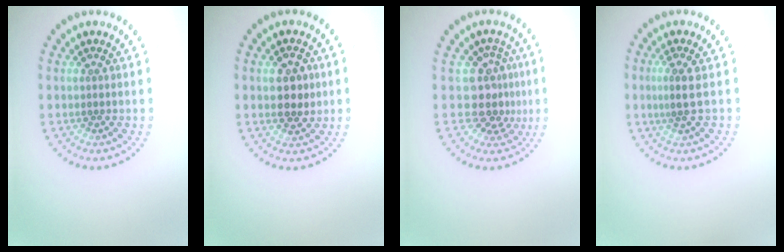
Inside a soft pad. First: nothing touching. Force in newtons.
{"total": 2.9, "press": 2.8, "slide": 0.4}
{"total": 3.3, "press": 2.5, "slide": 2.1}
{"total": 1.9, "press": 1.6, "slide": 1.1}